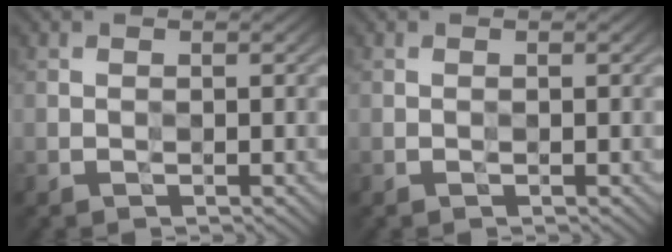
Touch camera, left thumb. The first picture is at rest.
{"total": 0.0}